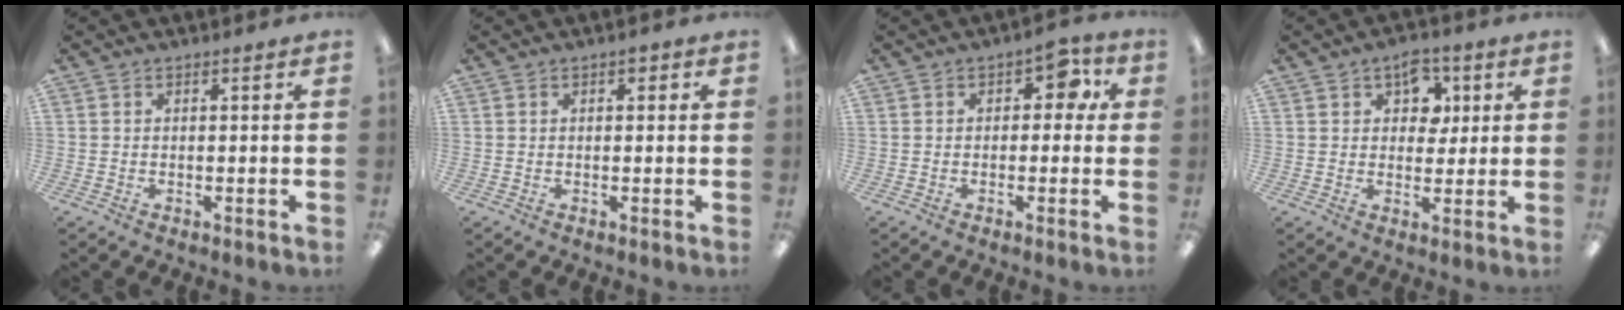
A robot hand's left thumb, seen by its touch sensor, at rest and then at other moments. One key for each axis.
{"total": 1.2, "fx": 0.5, "fy": 0.8, "fz": 0.7, "tx": -0.006, "ty": 0.000, "tz": 0.007}
{"total": 5.3, "fx": 1.5, "fy": 3.3, "fz": 3.8, "tx": -0.048, "ty": 0.002, "tz": 0.018}
{"total": 7.9, "fx": 3.5, "fy": 5.8, "fz": 4.2, "tx": -0.048, "ty": -0.004, "tz": 0.059}